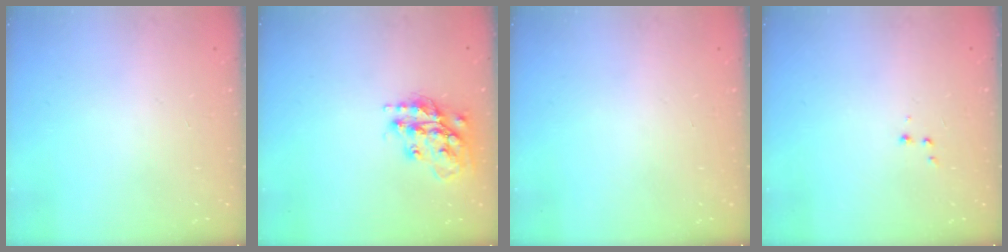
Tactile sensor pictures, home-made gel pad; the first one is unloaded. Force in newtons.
{"total": 16.1, "press": 16.0, "slide": 1.3}
{"total": 0.0}
{"total": 2.6, "press": 2.5, "slide": 0.6}